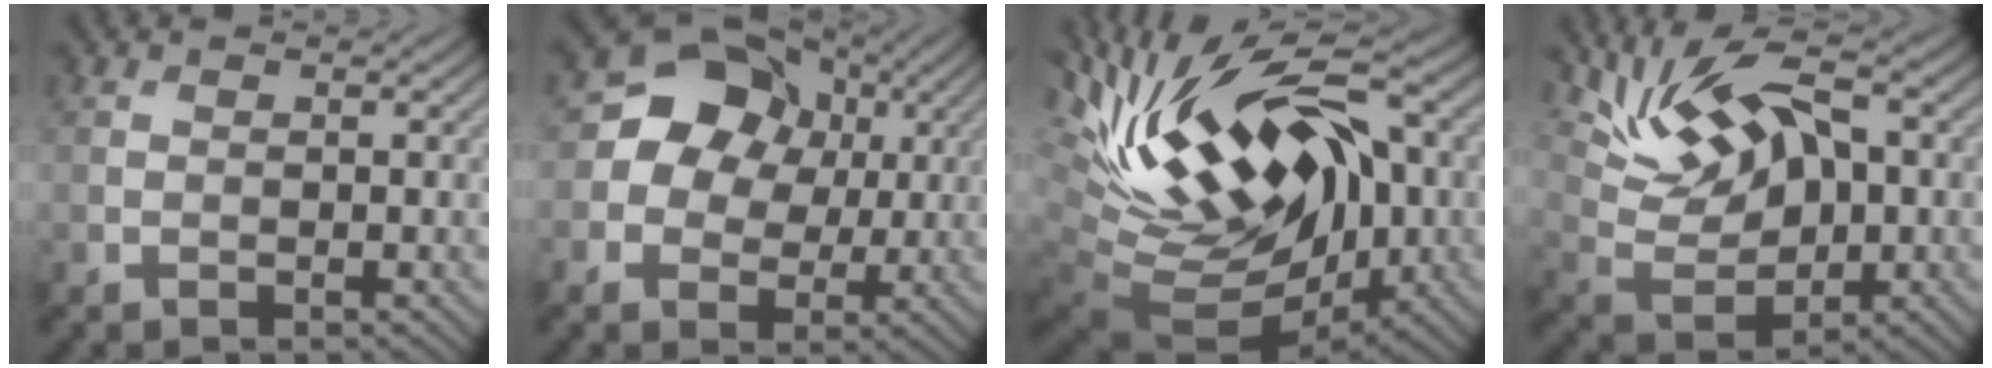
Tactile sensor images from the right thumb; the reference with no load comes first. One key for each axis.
{"total": 9.6, "fx": 1.8, "fy": 8.2, "fz": 4.6, "tx": -0.075, "ty": 0.015, "tz": 0.014}
{"total": 17.2, "fx": 2.2, "fy": 8.9, "fz": 14.5, "tx": -0.280, "ty": 0.012, "tz": 0.030}
{"total": 10.6, "fx": 4.2, "fy": 5.4, "fz": 8.0, "tx": -0.167, "ty": 0.006, "tz": 0.077}